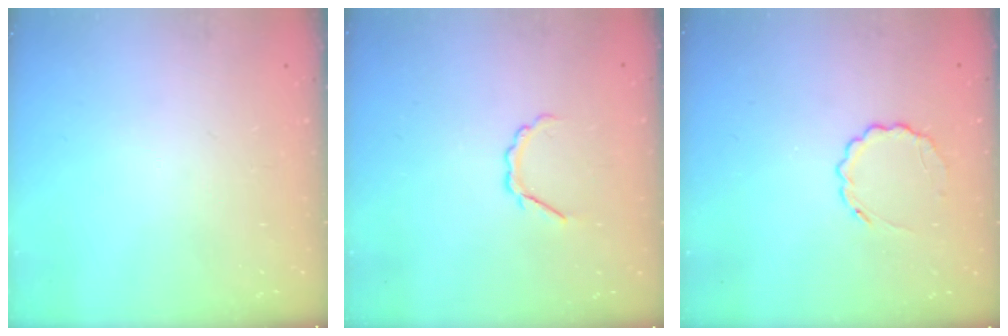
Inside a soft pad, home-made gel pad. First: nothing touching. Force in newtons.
{"total": 3.6, "press": 3.4, "slide": 1.0}
{"total": 5.8, "press": 5.6, "slide": 1.6}